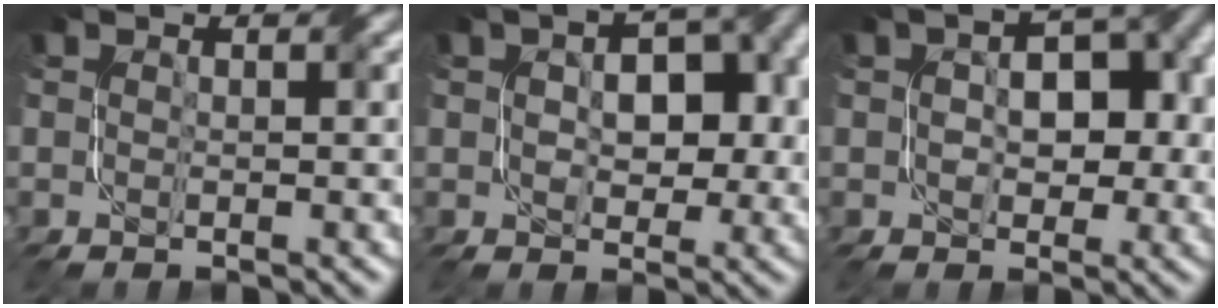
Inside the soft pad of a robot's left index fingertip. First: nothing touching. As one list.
[{"total": 6.1, "force": [0.3, 3.9, 4.7], "torque": [-0.059, 0.006, 0.007]}, {"total": 6.1, "force": [-0.4, 3.9, 4.7], "torque": [-0.050, 0.018, -0.006]}]